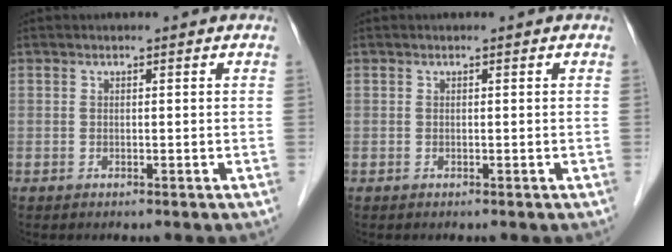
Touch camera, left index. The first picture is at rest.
{"total": 0.0}